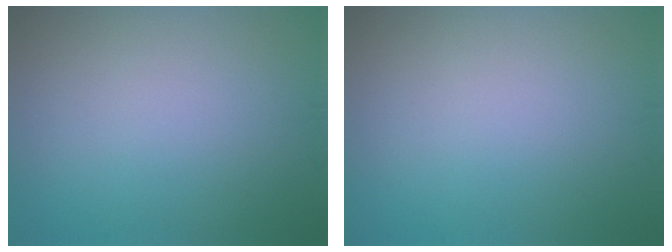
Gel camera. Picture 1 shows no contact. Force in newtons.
{"total": 0.0}